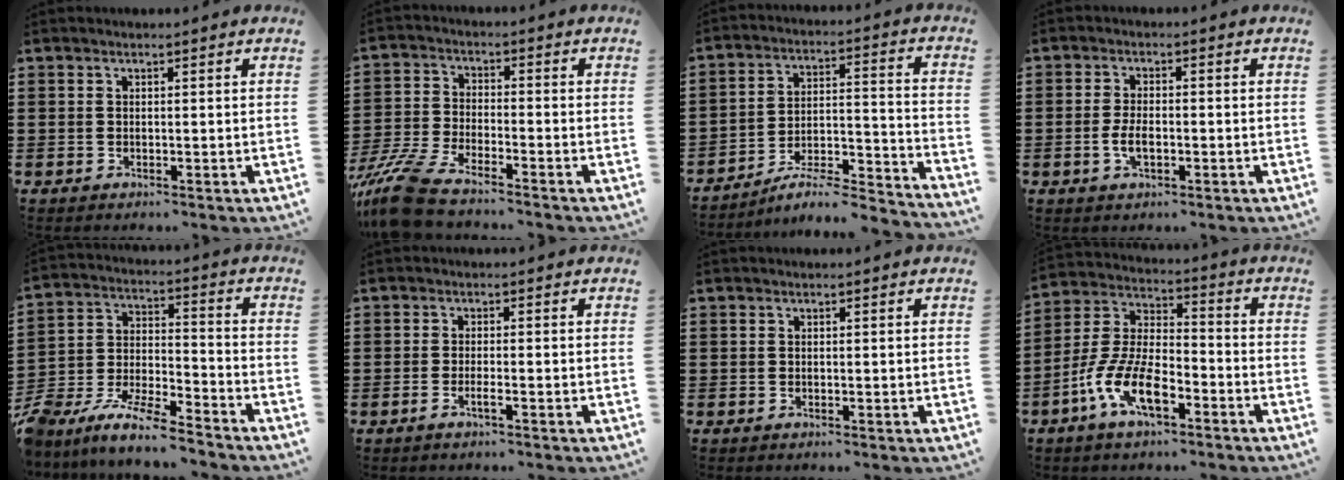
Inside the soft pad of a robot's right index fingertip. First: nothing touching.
{"total": 8.0, "force": [-6.9, 0.7, 4.0], "torque": [-0.109, -0.010, -0.139]}
{"total": 5.4, "force": [-4.9, 0.7, 2.3], "torque": [-0.036, -0.010, -0.096]}
{"total": 3.4, "force": [-0.9, 1.5, 3.0], "torque": [-0.069, -0.002, -0.020]}
{"total": 7.2, "force": [-6.9, 0.6, 2.0], "torque": [-0.050, -0.004, -0.141]}
{"total": 1.7, "force": [-0.9, 0.1, 1.4], "torque": [-0.025, -0.002, -0.017]}
{"total": 0.0}
{"total": 9.9, "force": [-5.6, 3.6, 7.3], "torque": [-0.182, -0.010, -0.111]}